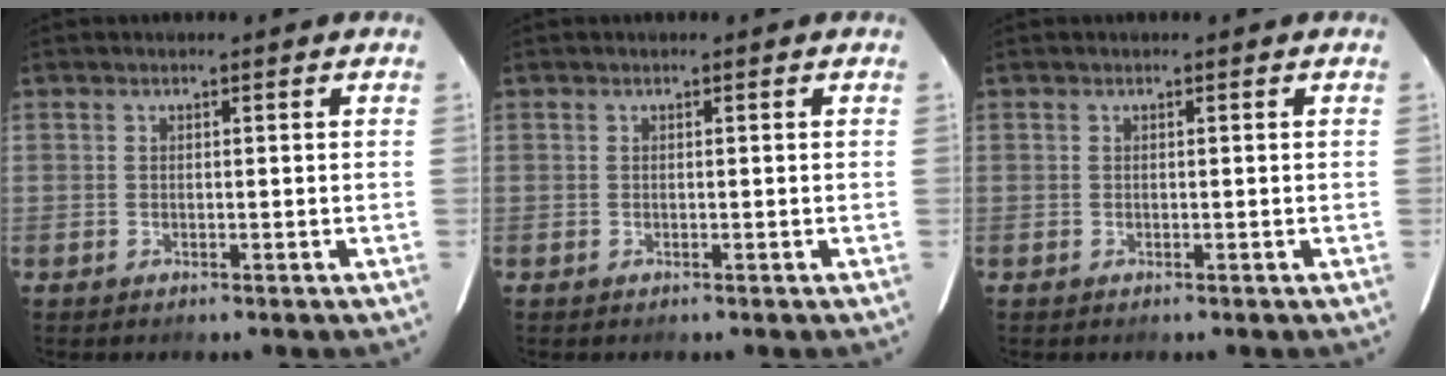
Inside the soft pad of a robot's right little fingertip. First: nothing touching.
{"total": 0.0}
{"total": 0.0}